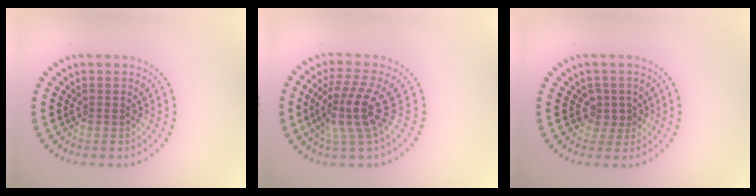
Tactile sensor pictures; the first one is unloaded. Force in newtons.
{"total": 4.4, "press": 3.4, "slide": 2.9}
{"total": 1.7, "press": 1.3, "slide": 1.1}